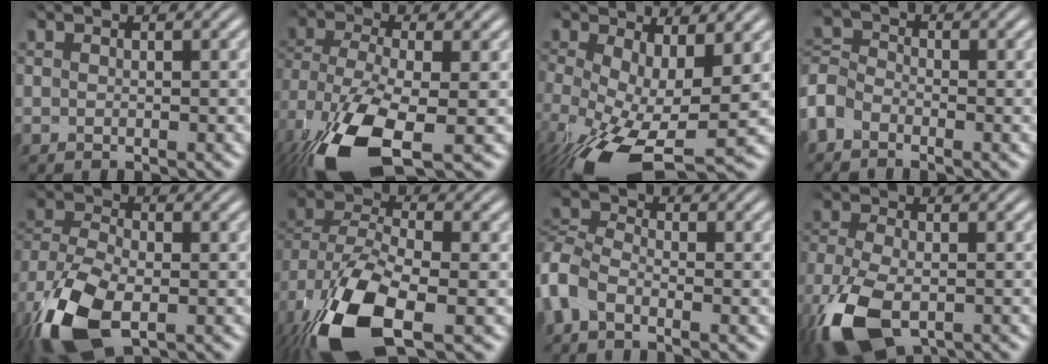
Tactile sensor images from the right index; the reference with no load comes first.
{"total": 8.2, "force": [-3.5, 4.0, 6.2], "torque": [-0.153, -0.042, -0.035]}
{"total": 8.2, "force": [-4.2, 4.1, 5.7], "torque": [-0.136, -0.055, -0.041]}
{"total": 4.3, "force": [-1.6, 3.6, 1.5], "torque": [-0.046, -0.010, -0.034]}
{"total": 7.9, "force": [-3.1, 5.0, 5.3], "torque": [-0.132, -0.024, -0.039]}
{"total": 9.9, "force": [-3.1, 5.8, 7.4], "torque": [-0.174, -0.032, -0.035]}
{"total": 5.8, "force": [-1.8, 5.0, 2.4], "torque": [-0.074, -0.010, -0.046]}
{"total": 6.9, "force": [-3.3, 4.0, 4.4], "torque": [-0.108, -0.019, -0.044]}